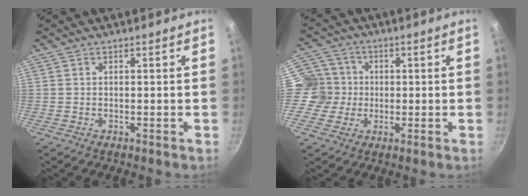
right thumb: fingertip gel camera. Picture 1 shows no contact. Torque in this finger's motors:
{"motor_torque": [0.47, 0.75, 0.51, 0.04, -0.02]}